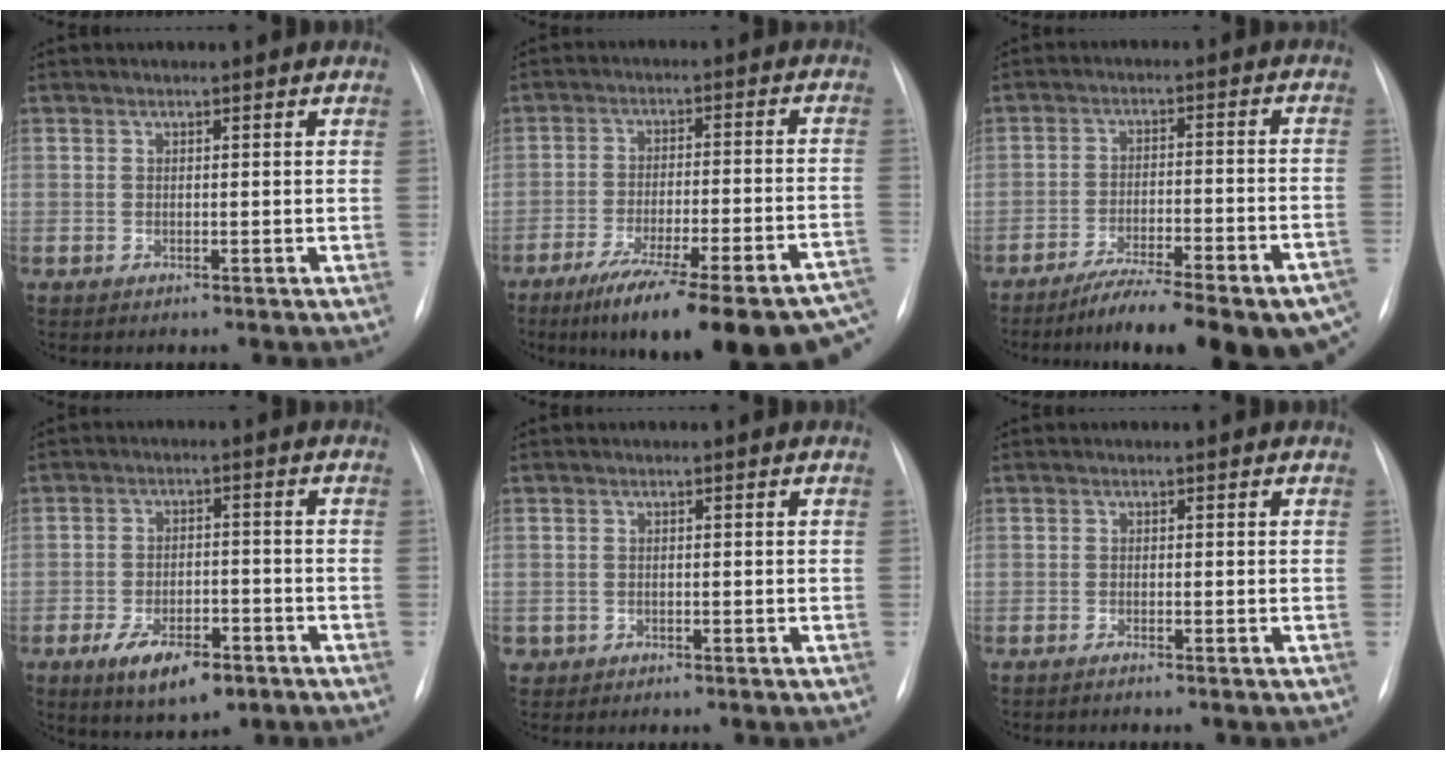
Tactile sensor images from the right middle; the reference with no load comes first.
{"total": 26.4, "force": [-20.0, 3.6, 16.8], "torque": [-0.177, -0.015, -0.275]}
{"total": 20.7, "force": [-16.3, 2.9, 12.4], "torque": [-0.125, 0.000, -0.228]}
{"total": 8.5, "force": [-4.8, 3.7, 5.9], "torque": [-0.103, -0.006, -0.073]}
{"total": 0.7, "force": [-0.3, 0.7, 0.0], "torque": [0.002, 0.005, -0.001]}
{"total": 0.9, "force": [-0.8, -0.2, 0.5], "torque": [-0.003, 0.000, -0.010]}